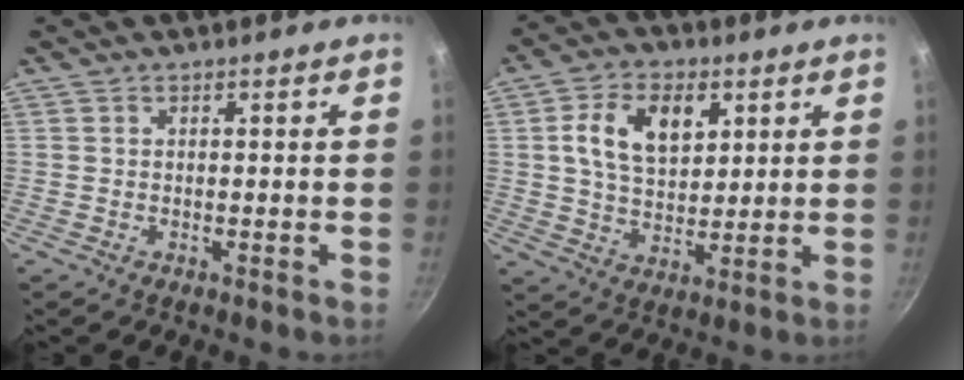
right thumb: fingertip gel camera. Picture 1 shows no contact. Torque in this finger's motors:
{"motor_torque": [-0.02, 0.25, 0.65, 0.15, 0.10]}